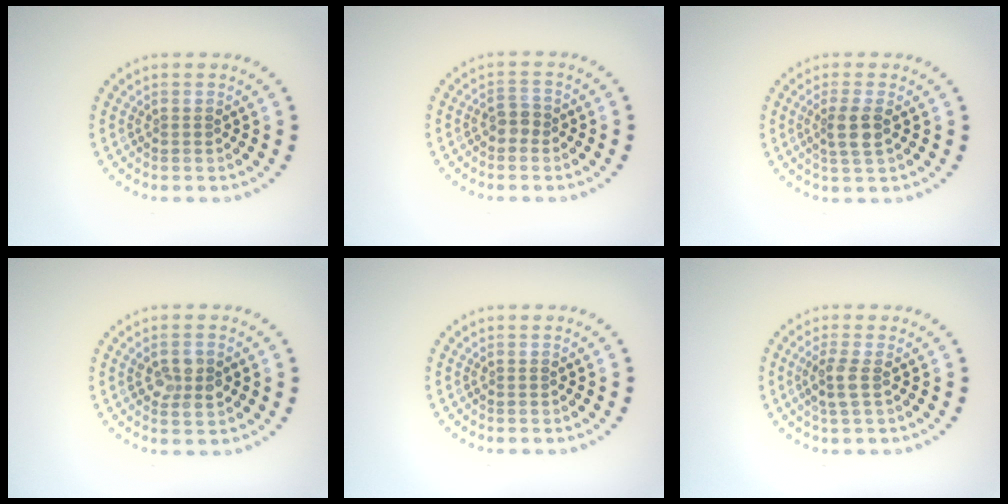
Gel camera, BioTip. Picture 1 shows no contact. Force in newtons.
{"total": 1.5, "press": 1.4, "slide": 0.6}
{"total": 2.3, "press": 2.1, "slide": 1.1}
{"total": 2.6, "press": 2.6, "slide": 0.0}
{"total": 0.0}
{"total": 1.8, "press": 1.6, "slide": 0.9}